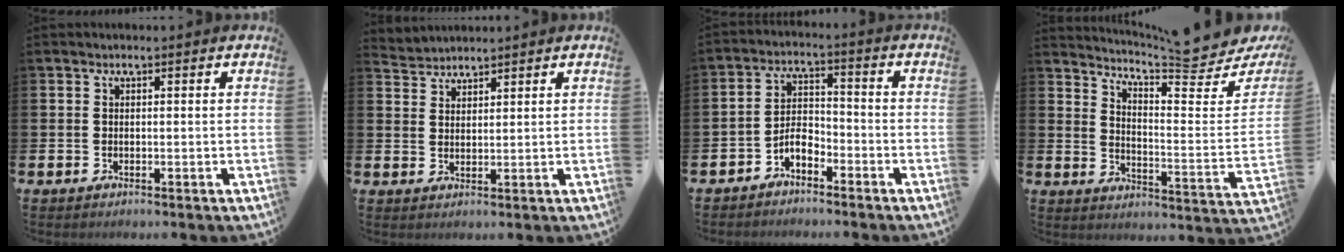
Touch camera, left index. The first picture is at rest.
{"total": 2.8, "force": [2.7, 0.3, -0.5], "torque": [0.002, -0.011, 0.052]}
{"total": 3.8, "force": [-2.6, 1.7, 2.1], "torque": [-0.045, 0.008, -0.051]}
{"total": 6.8, "force": [6.4, 0.6, 2.1], "torque": [-0.054, -0.069, 0.105]}